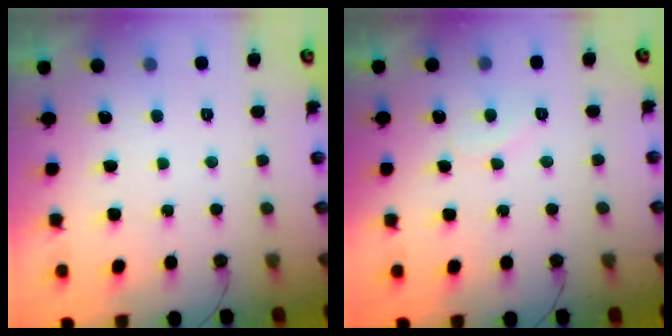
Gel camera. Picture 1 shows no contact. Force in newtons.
{"total": 4.6, "press": 4.5, "slide": 0.4}